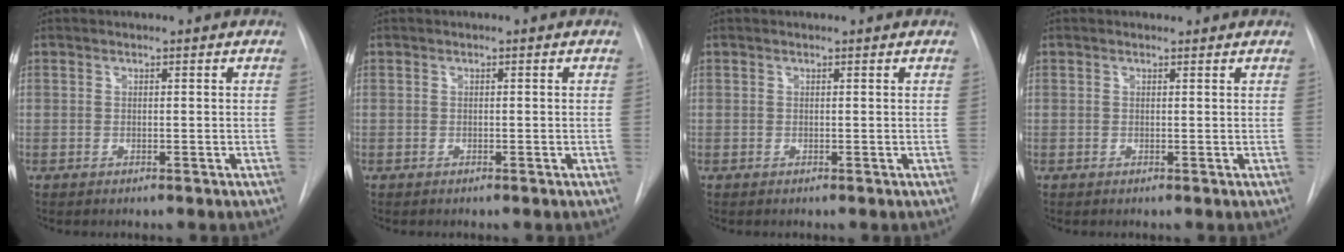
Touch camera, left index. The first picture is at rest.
{"total": 0.0}
{"total": 0.7, "force": [0.7, 0.1, 0.1], "torque": [-0.005, 0.008, 0.011]}
{"total": 1.1, "force": [1.0, 0.3, 0.2], "torque": [-0.011, 0.011, 0.016]}